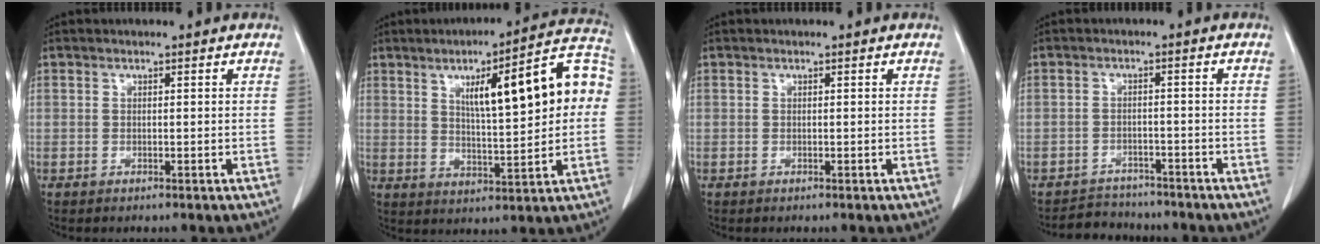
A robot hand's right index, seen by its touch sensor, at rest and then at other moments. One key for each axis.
{"total": 16.4, "fx": 3.4, "fy": 3.2, "fz": 15.7, "tx": -0.215, "ty": 0.035, "tz": 0.050}
{"total": 0.0}
{"total": 4.8, "fx": -4.4, "fy": 1.9, "fz": -0.5, "tx": 0.011, "ty": 0.008, "tz": -0.069}